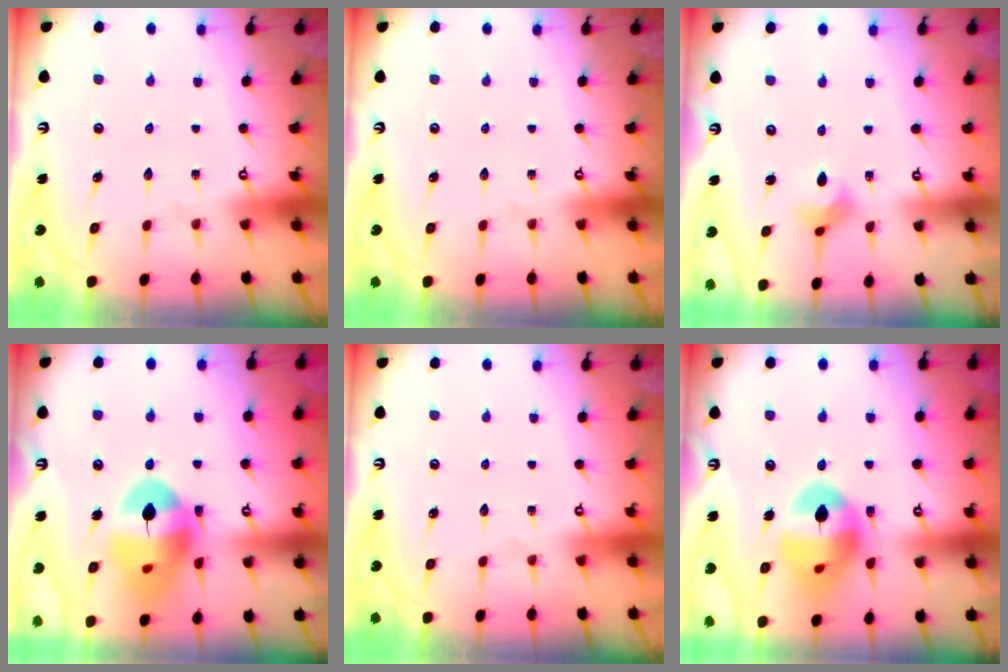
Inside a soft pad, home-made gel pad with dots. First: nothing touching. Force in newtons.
{"total": 0.0}
{"total": 3.6, "press": 3.6, "slide": 0.4}
{"total": 16.9, "press": 16.8, "slide": 2.0}
{"total": 0.0}
{"total": 16.3, "press": 16.2, "slide": 2.3}